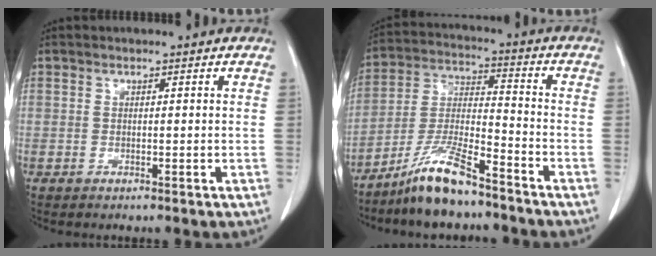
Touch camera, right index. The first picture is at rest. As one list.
[{"total": 10.7, "force": [-8.3, 1.3, 6.6], "torque": [-0.141, -0.014, -0.160]}]